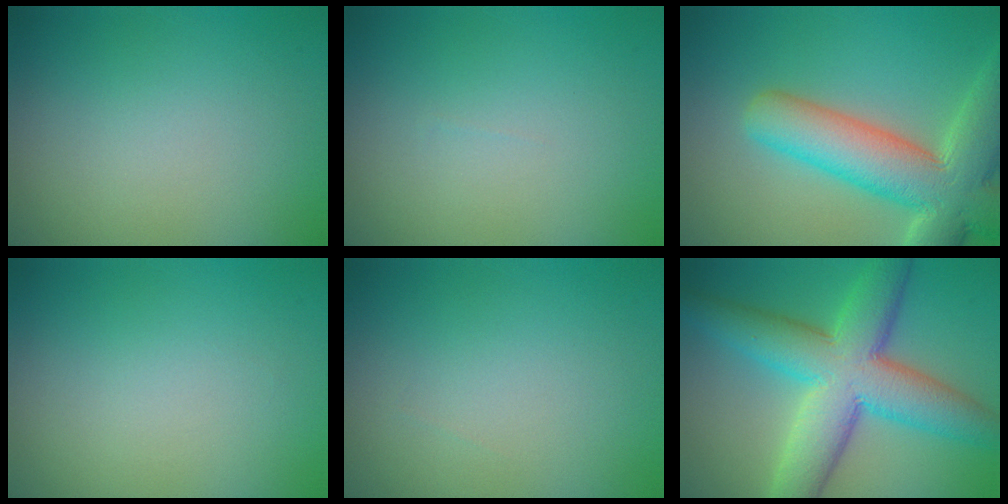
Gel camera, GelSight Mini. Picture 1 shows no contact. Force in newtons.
{"total": 0.0}
{"total": 9.8, "press": 9.7, "slide": 0.9}
{"total": 0.0}
{"total": 0.0}
{"total": 9.8, "press": 9.8, "slide": 0.3}